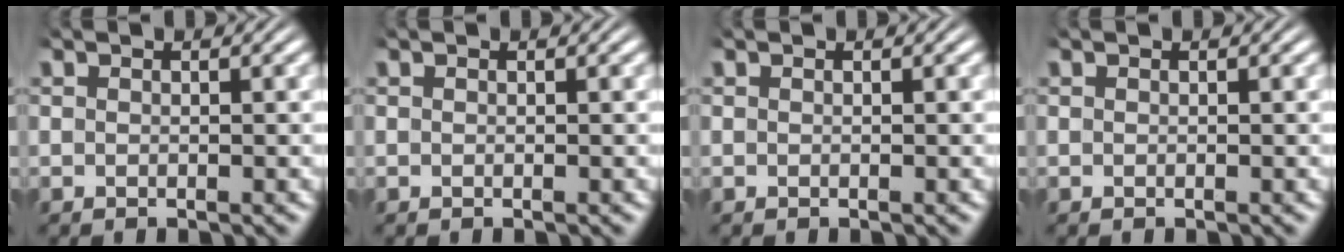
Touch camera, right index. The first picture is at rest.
{"total": 0.0}
{"total": 0.0}
{"total": 0.0}